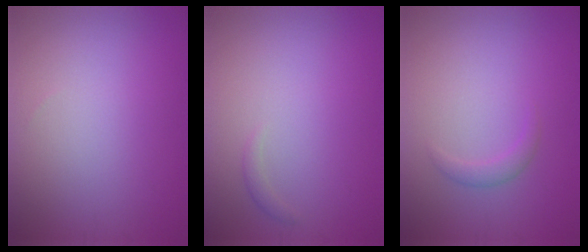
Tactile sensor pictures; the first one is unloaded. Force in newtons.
{"total": 0.6, "press": 0.6, "slide": 0.0}
{"total": 1.2, "press": 1.2, "slide": 0.1}